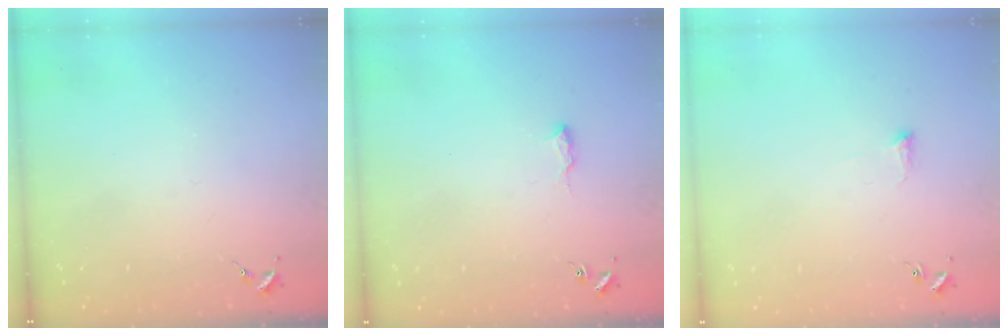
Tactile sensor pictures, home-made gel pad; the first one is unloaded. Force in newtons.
{"total": 7.3, "press": 7.2, "slide": 0.8}
{"total": 2.5, "press": 2.4, "slide": 0.5}